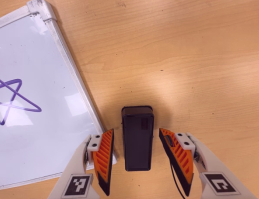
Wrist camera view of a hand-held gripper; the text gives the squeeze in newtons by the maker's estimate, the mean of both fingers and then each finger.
{"total": 0.0}